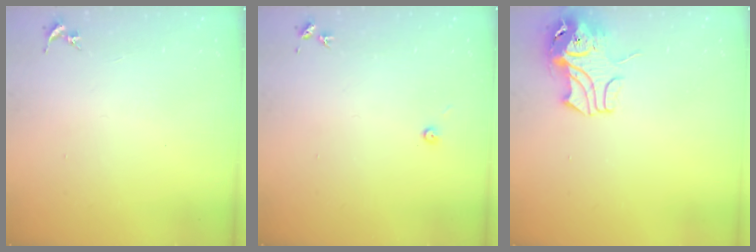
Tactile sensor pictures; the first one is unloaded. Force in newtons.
{"total": 3.5, "press": 3.5, "slide": 0.3}
{"total": 9.1, "press": 9.0, "slide": 1.4}